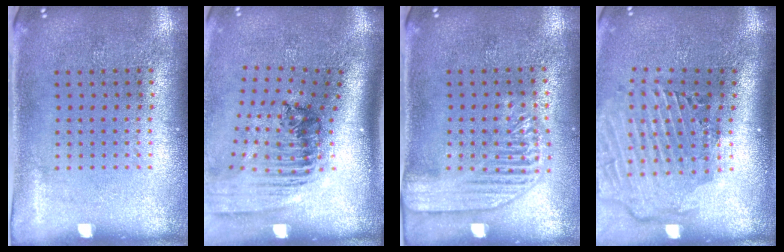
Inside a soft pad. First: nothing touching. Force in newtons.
{"total": 2.4, "press": 1.6, "slide": 1.8}
{"total": 2.0, "press": 1.8, "slide": 0.7}
{"total": 3.0, "press": 2.2, "slide": 2.0}